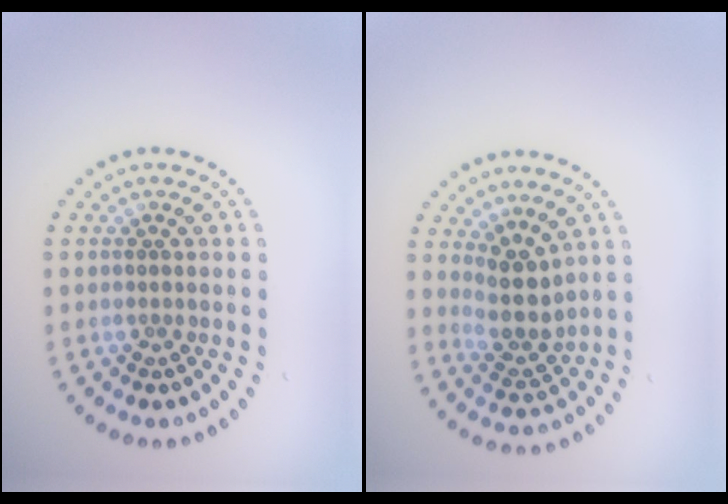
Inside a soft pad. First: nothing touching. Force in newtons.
{"total": 3.4, "press": 2.8, "slide": 2.0}